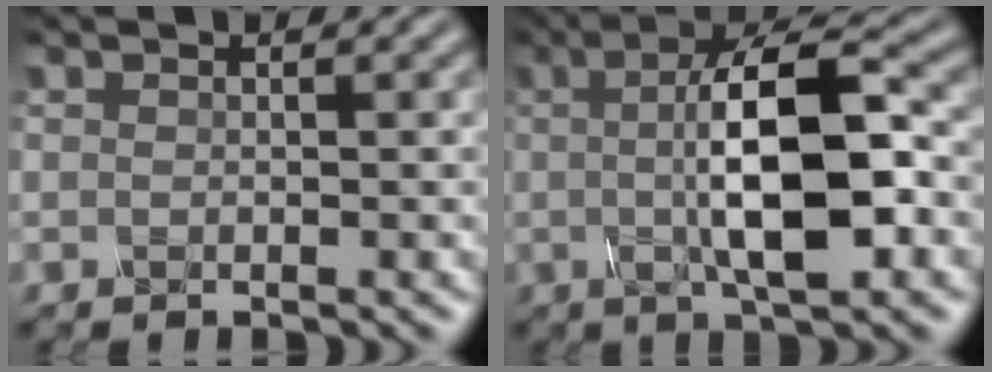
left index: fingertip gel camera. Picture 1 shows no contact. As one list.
[{"total": 9.7, "force": [0.3, 2.8, 9.3], "torque": [-0.144, 0.008, 0.001]}]